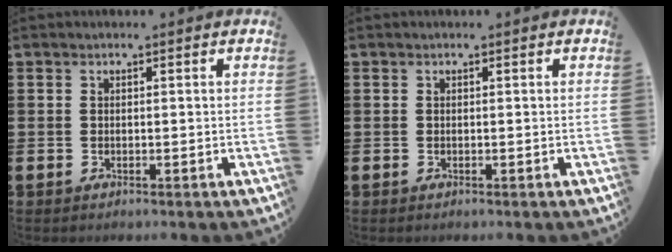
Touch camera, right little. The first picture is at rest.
{"total": 0.0}